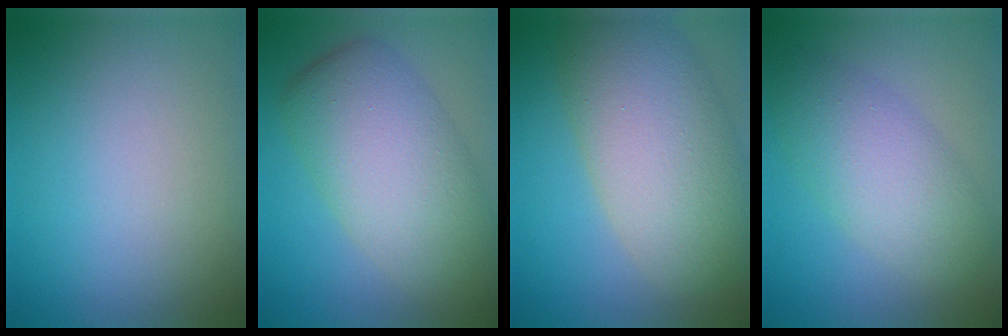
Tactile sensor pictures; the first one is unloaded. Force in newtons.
{"total": 8.7, "press": 8.7, "slide": 0.5}
{"total": 9.6, "press": 9.6, "slide": 0.4}
{"total": 5.6, "press": 5.6, "slide": 0.0}